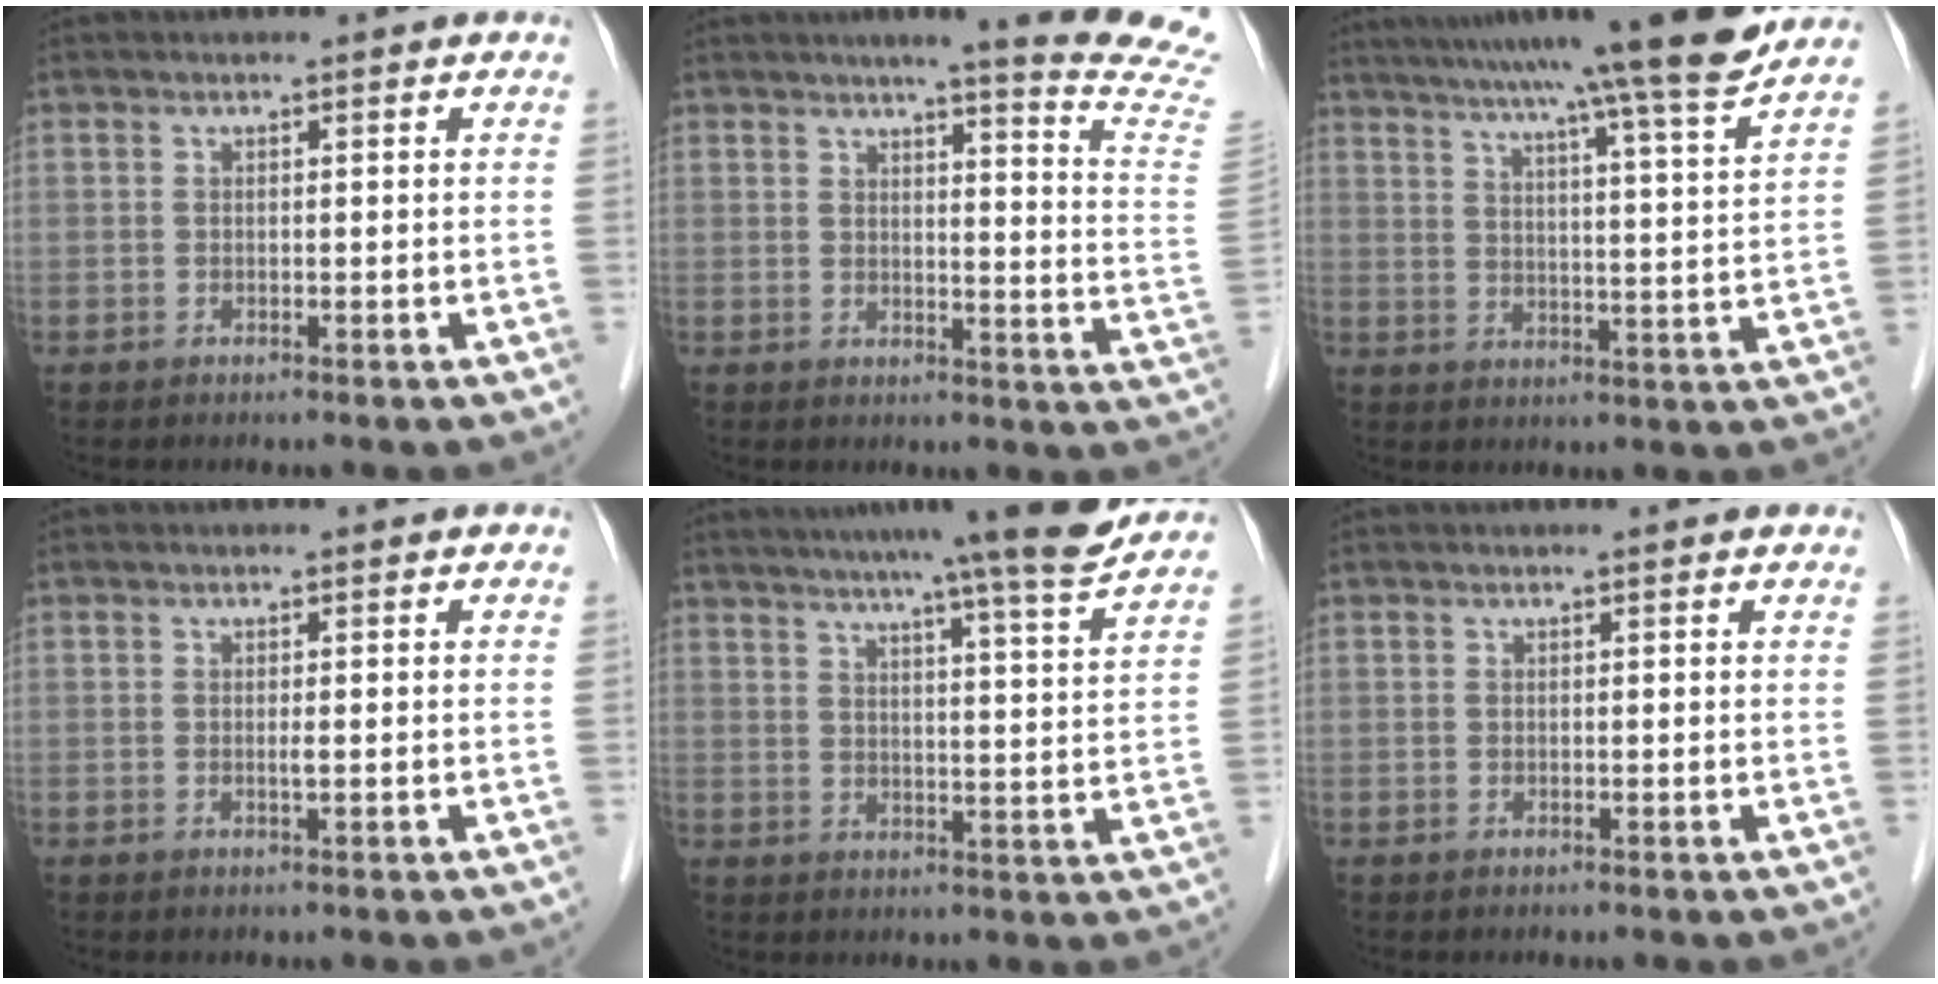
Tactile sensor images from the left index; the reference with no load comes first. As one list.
[{"total": 15.0, "force": [13.0, -1.5, 7.3], "torque": [-0.091, -0.089, 0.132]}, {"total": 18.5, "force": [15.7, -1.8, 9.7], "torque": [-0.160, -0.011, 0.215]}, {"total": 0.6, "force": [0.0, -0.1, 0.6], "torque": [-0.014, -0.001, 0.000]}, {"total": 15.4, "force": [13.3, -0.9, 7.7], "torque": [-0.120, -0.013, 0.171]}, {"total": 1.5, "force": [1.4, 0.2, 0.6], "torque": [-0.012, 0.002, 0.009]}]